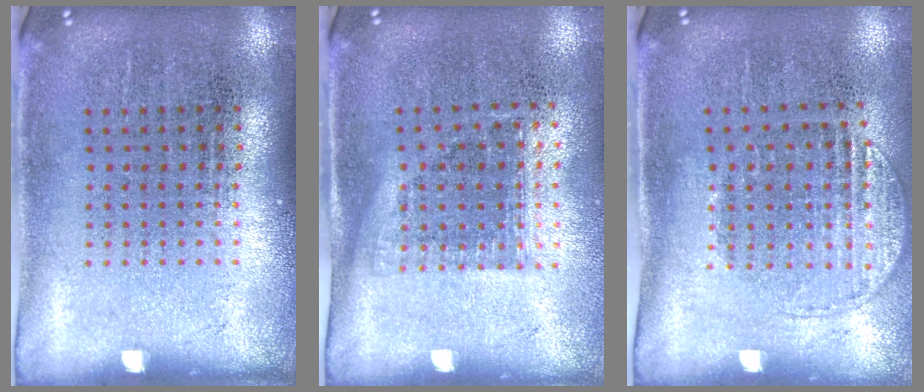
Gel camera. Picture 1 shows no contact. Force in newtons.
{"total": 1.1, "press": 0.9, "slide": 0.6}
{"total": 1.3, "press": 1.1, "slide": 0.6}